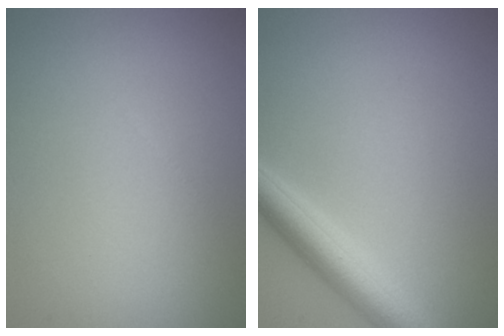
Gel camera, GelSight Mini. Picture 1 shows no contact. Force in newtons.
{"total": 4.1, "press": 4.1, "slide": 0.2}